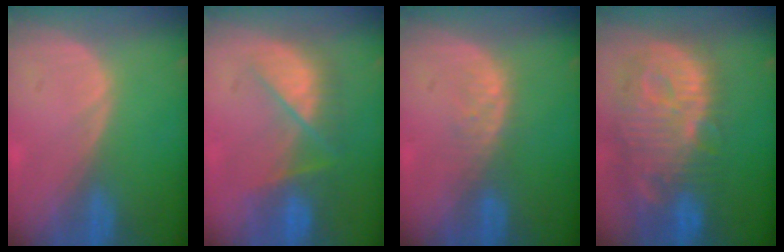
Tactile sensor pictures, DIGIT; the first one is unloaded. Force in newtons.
{"total": 7.5, "press": 7.3, "slide": 1.9}
{"total": 2.8, "press": 2.8, "slide": 0.3}
{"total": 13.7, "press": 11.9, "slide": 6.8}